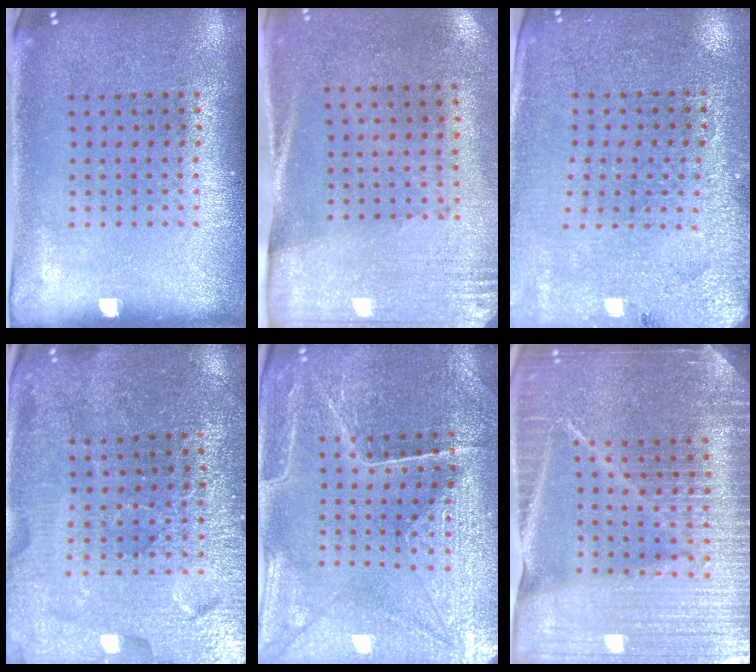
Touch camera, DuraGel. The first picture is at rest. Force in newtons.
{"total": 2.7, "press": 2.4, "slide": 1.3}
{"total": 2.8, "press": 2.8, "slide": 0.5}
{"total": 3.4, "press": 3.4, "slide": 0.2}
{"total": 3.4, "press": 3.4, "slide": 0.4}
{"total": 5.5, "press": 4.9, "slide": 2.5}